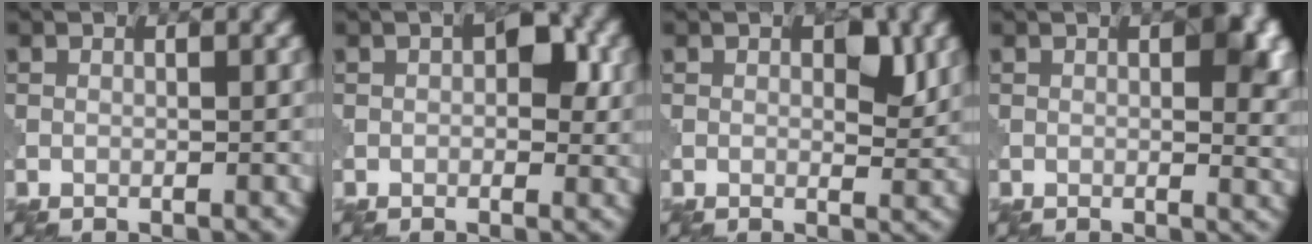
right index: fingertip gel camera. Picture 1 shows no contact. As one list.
[{"total": 3.9, "force": [0.6, 2.2, 3.2], "torque": [-0.039, 0.000, 0.008]}, {"total": 3.0, "force": [1.1, 1.5, 2.4], "torque": [-0.029, -0.006, 0.017]}, {"total": 5.9, "force": [1.3, 2.5, 5.2], "torque": [-0.051, -0.004, 0.019]}]